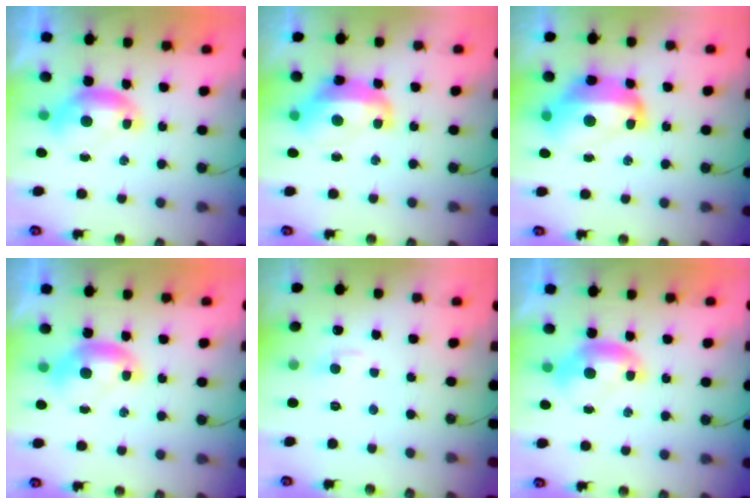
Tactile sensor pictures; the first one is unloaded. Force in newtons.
{"total": 6.8, "press": 6.7, "slide": 1.2}
{"total": 10.2, "press": 10.1, "slide": 1.2}
{"total": 0.0}
{"total": 1.5, "press": 1.4, "slide": 0.6}
{"total": 0.0}